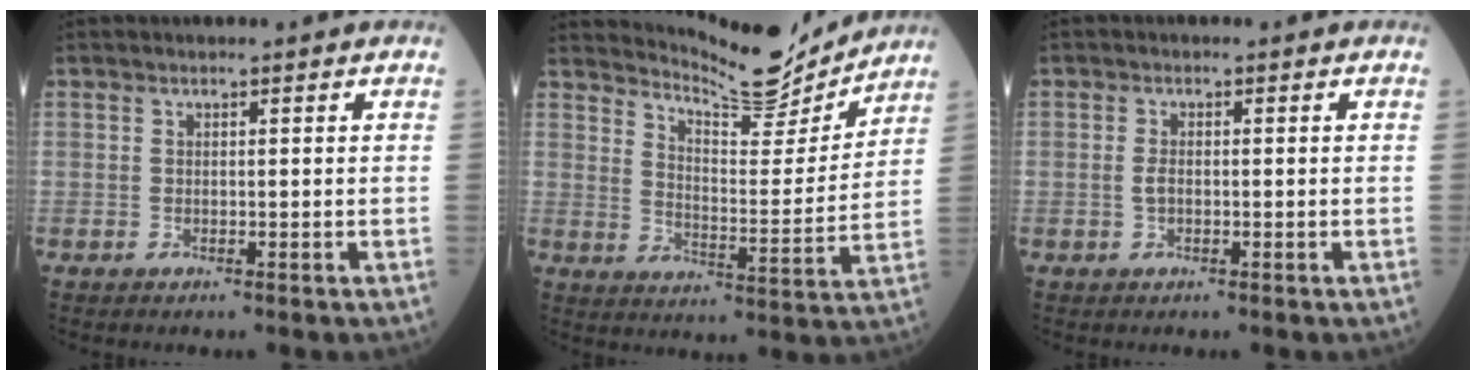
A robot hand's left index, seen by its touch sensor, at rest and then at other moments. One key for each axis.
{"total": 11.6, "fx": 11.5, "fy": 0.4, "fz": 1.6, "tx": -0.035, "ty": -0.024, "tz": 0.173}
{"total": 1.4, "fx": -0.4, "fy": 0.7, "fz": 1.2, "tx": -0.026, "ty": 0.002, "tz": -0.008}